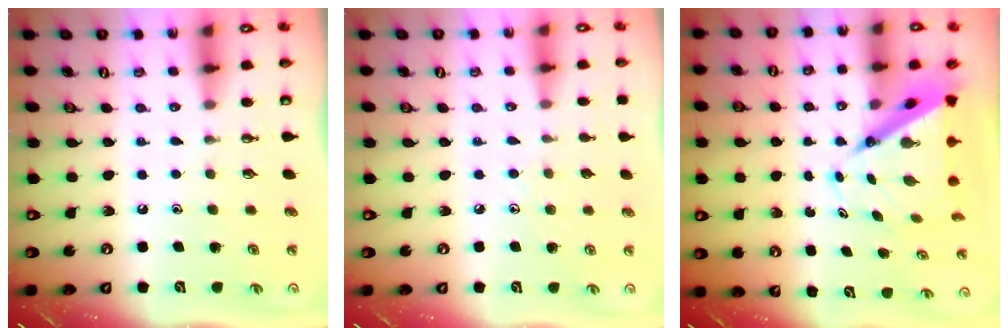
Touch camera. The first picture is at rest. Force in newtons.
{"total": 4.2, "press": 4.2, "slide": 0.4}
{"total": 8.6, "press": 8.5, "slide": 0.8}